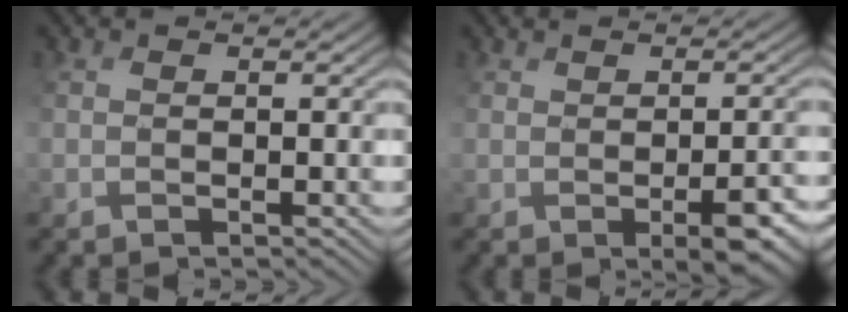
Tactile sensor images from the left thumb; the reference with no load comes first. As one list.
[{"total": 4.1, "force": [-1.3, 1.3, 3.6], "torque": [-0.041, -0.003, -0.005]}]